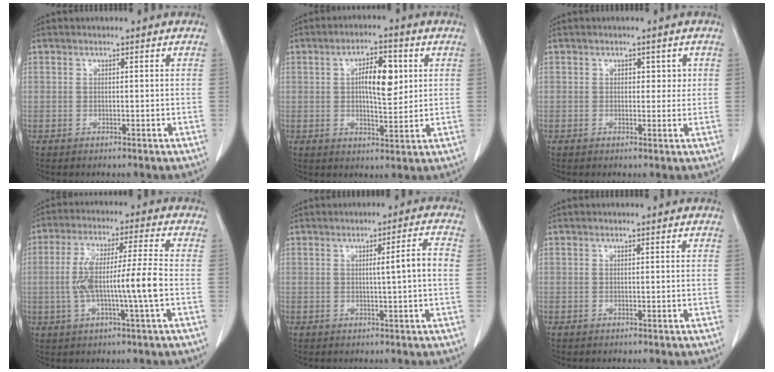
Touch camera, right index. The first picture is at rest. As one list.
[{"total": 7.5, "force": [1.6, 2.6, 6.8], "torque": [-0.114, 0.008, 0.026]}, {"total": 2.2, "force": [0.6, 1.5, 1.5], "torque": [-0.011, 0.002, 0.004]}, {"total": 10.5, "force": [-1.7, -0.1, 10.4], "torque": [-0.201, 0.010, -0.034]}, {"total": 4.2, "force": [0.0, -0.7, 4.2], "torque": [-0.063, 0.004, 0.002]}, {"total": 0.0}]